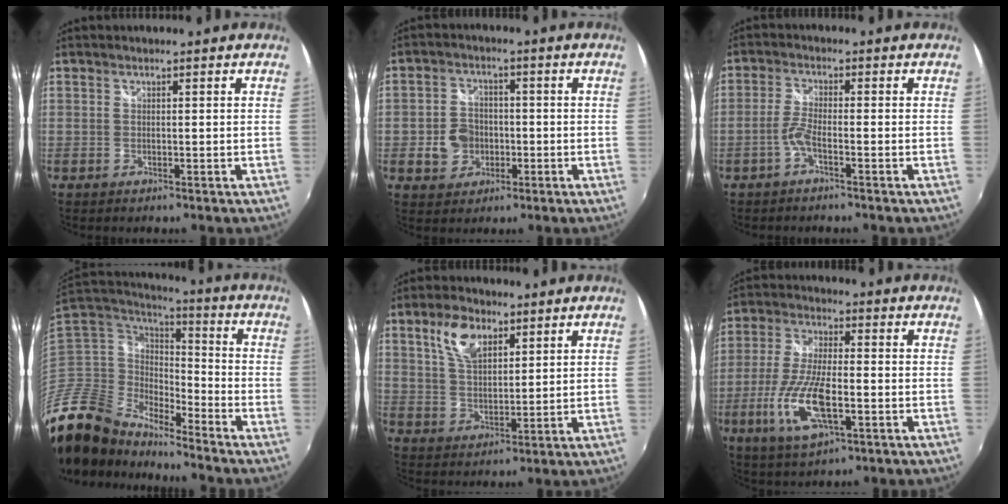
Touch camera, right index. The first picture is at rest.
{"total": 6.1, "force": [-1.5, 5.4, 2.4], "torque": [-0.049, 0.013, -0.022]}
{"total": 2.9, "force": [-1.7, 0.3, 2.4], "torque": [-0.060, 0.005, -0.036]}
{"total": 17.4, "force": [-14.3, 8.2, 5.6], "torque": [-0.146, -0.003, -0.285]}
{"total": 7.9, "force": [4.2, 4.2, 5.3], "torque": [-0.101, 0.010, 0.080]}
{"total": 12.7, "force": [-4.0, 4.2, 11.3], "torque": [-0.240, -0.010, -0.075]}